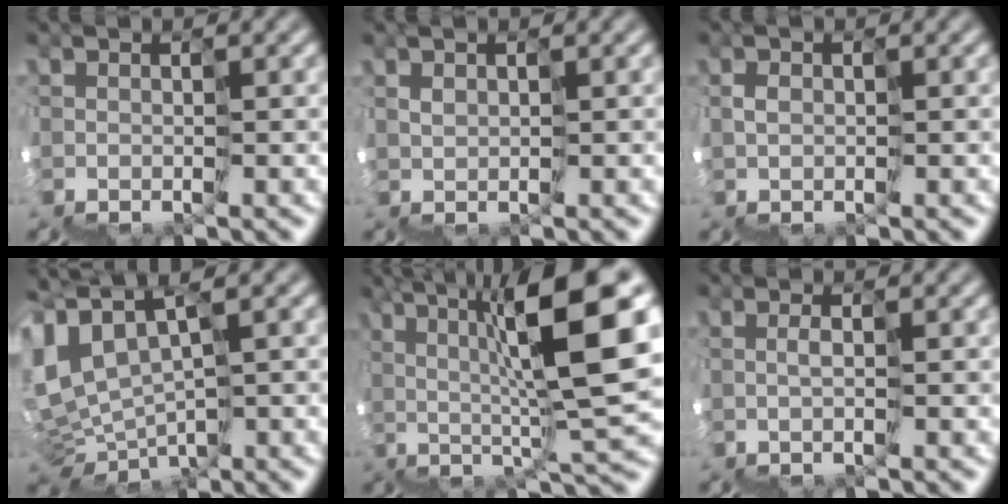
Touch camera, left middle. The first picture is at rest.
{"total": 0.9, "force": [0.8, 0.1, 0.4], "torque": [-0.007, 0.015, 0.016]}
{"total": 1.0, "force": [0.0, 0.6, 0.8], "torque": [-0.011, 0.008, 0.000]}
{"total": 2.1, "force": [0.8, 1.1, 1.6], "torque": [-0.049, 0.013, 0.022]}
{"total": 9.9, "force": [3.4, 0.4, 9.3], "torque": [-0.144, 0.034, 0.055]}
{"total": 0.7, "force": [-0.1, -0.6, 0.2], "torque": [-0.003, 0.003, 0.002]}